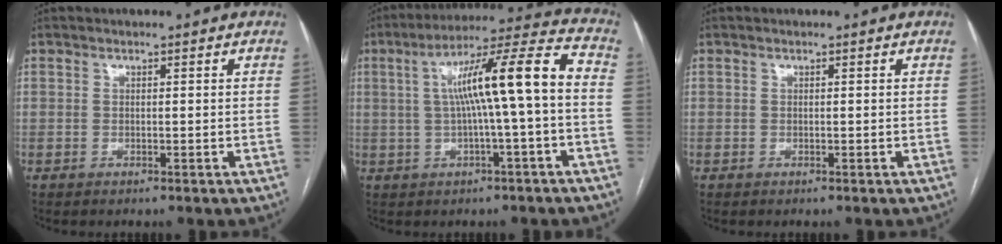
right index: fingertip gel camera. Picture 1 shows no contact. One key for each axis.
{"total": 13.3, "fx": 0.1, "fy": 0.1, "fz": 13.3, "tx": -0.211, "ty": 0.033, "tz": 0.000}
{"total": 0.0}